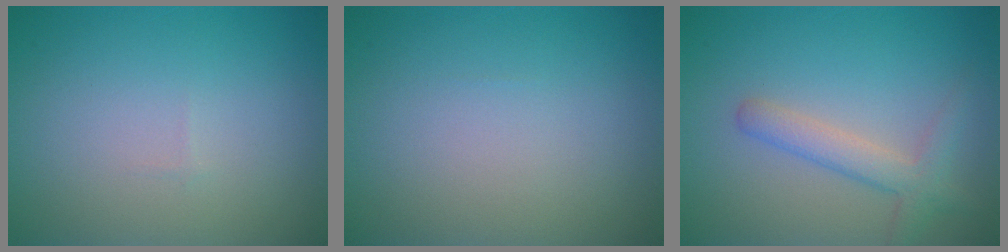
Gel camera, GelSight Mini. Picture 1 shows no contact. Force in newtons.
{"total": 0.0}
{"total": 2.8, "press": 2.8, "slide": 0.1}